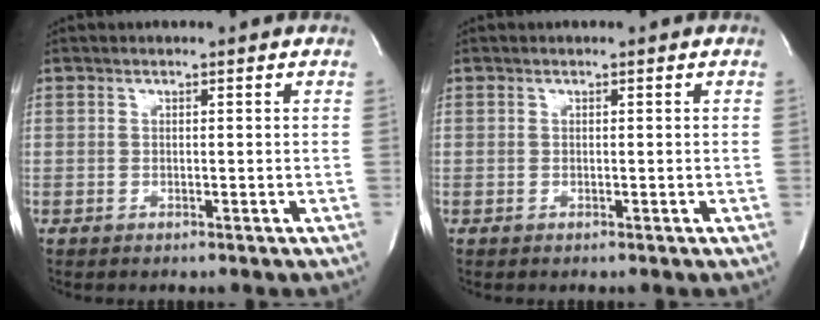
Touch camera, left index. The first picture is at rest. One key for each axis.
{"total": 0.0}